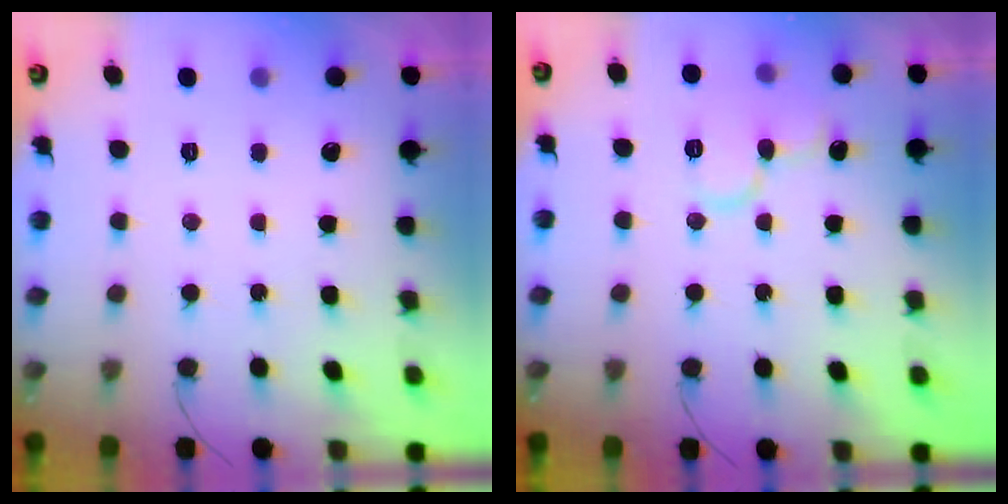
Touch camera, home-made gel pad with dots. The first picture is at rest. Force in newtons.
{"total": 9.8, "press": 9.7, "slide": 1.3}